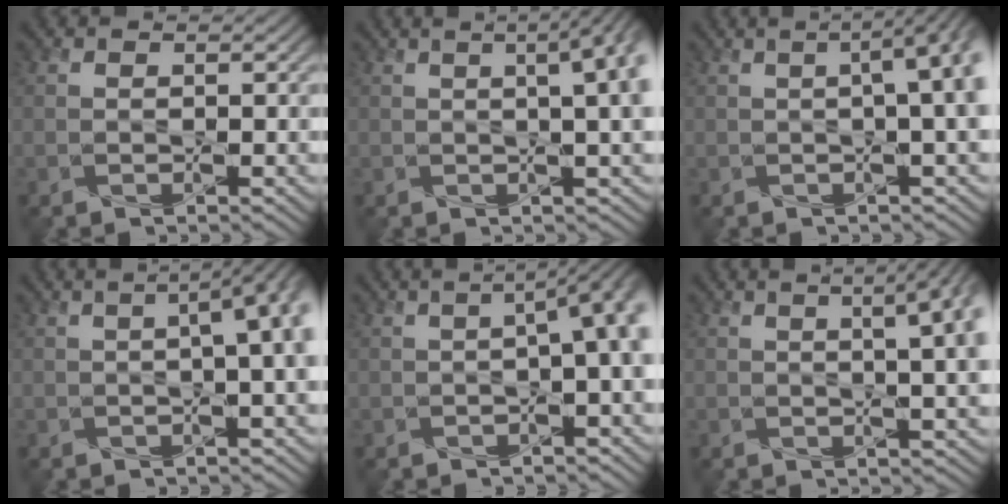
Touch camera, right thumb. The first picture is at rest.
{"total": 7.5, "force": [1.3, 2.1, 7.0], "torque": [-0.079, 0.023, 0.009]}
{"total": 8.3, "force": [0.5, 2.4, 7.9], "torque": [-0.102, 0.014, -0.004]}
{"total": 8.0, "force": [0.3, 2.5, 7.6], "torque": [-0.105, 0.012, -0.004]}
{"total": 8.5, "force": [-0.5, 3.0, 8.0], "torque": [-0.106, 0.003, -0.015]}
{"total": 8.1, "force": [2.1, 2.6, 7.4], "torque": [-0.082, 0.028, 0.015]}